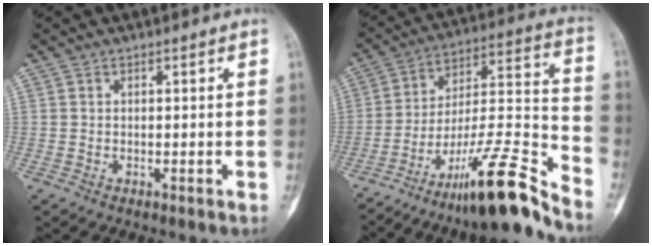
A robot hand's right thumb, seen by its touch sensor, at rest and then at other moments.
{"total": 20.2, "force": [-14.9, 2.3, 13.4], "torque": [-0.218, 0.101, -0.250]}